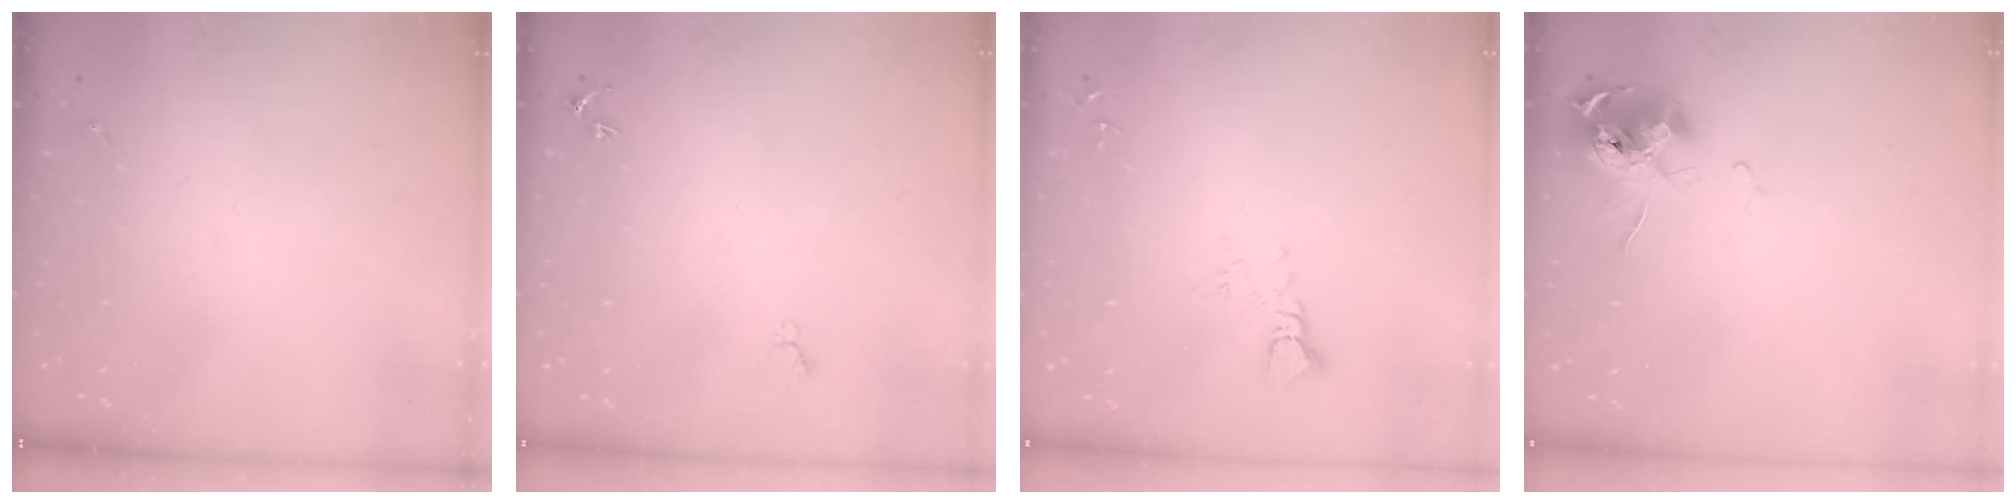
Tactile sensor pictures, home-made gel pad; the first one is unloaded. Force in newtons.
{"total": 4.8, "press": 4.8, "slide": 0.6}
{"total": 3.8, "press": 3.8, "slide": 0.3}
{"total": 11.5, "press": 11.4, "slide": 0.6}